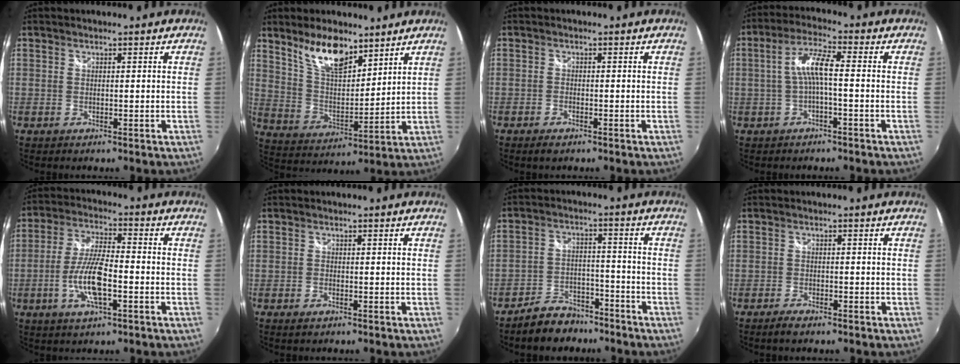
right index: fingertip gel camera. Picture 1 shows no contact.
{"total": 11.5, "force": [8.1, 4.5, 6.9], "torque": [-0.121, 0.001, 0.156]}
{"total": 1.9, "force": [-1.4, 0.8, 1.0], "torque": [-0.027, -0.003, -0.029]}
{"total": 6.0, "force": [-0.9, 1.0, 5.8], "torque": [-0.125, 0.014, -0.018]}
{"total": 10.1, "force": [-3.3, 2.6, 9.2], "torque": [-0.187, 0.001, -0.063]}
{"total": 1.2, "force": [-0.8, 0.6, 0.6], "torque": [-0.013, -0.004, -0.017]}
{"total": 8.5, "force": [-6.9, 4.4, 2.4], "torque": [-0.064, 0.015, -0.102]}
{"total": 2.8, "force": [-2.2, 0.8, 1.5], "torque": [-0.041, -0.006, -0.044]}